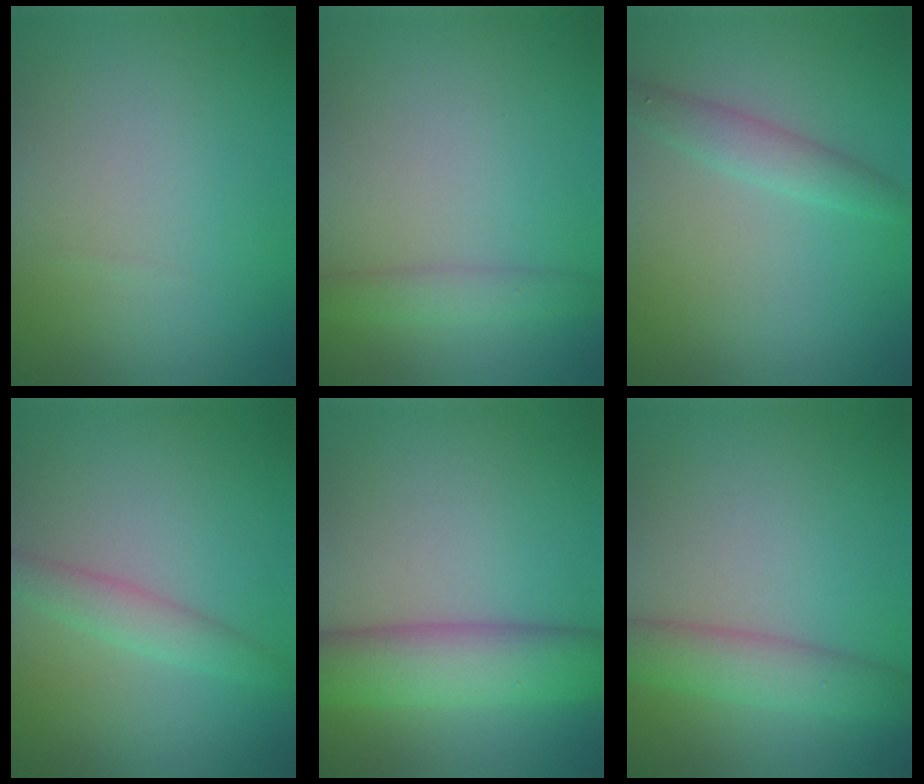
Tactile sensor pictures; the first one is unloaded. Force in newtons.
{"total": 2.0, "press": 2.0, "slide": 0.0}
{"total": 2.3, "press": 2.3, "slide": 0.0}
{"total": 2.3, "press": 2.3, "slide": 0.0}
{"total": 6.8, "press": 6.8, "slide": 0.2}
{"total": 4.2, "press": 4.1, "slide": 0.1}